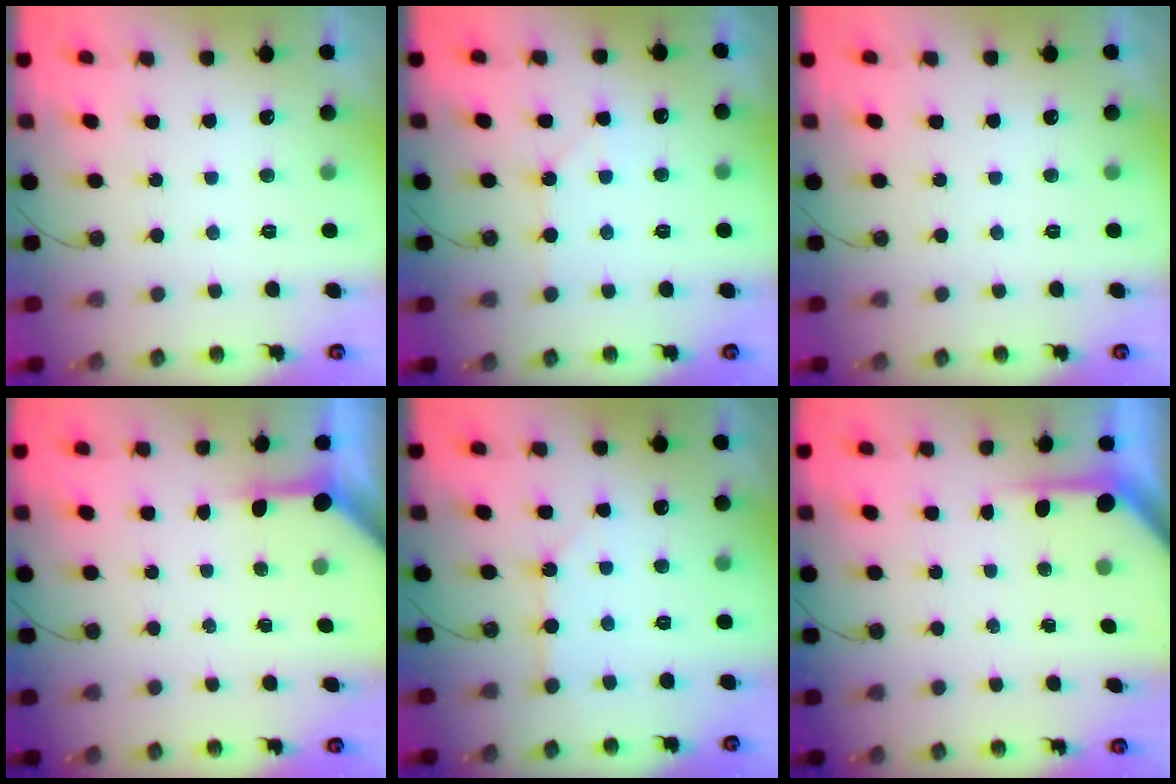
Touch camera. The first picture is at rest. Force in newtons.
{"total": 6.2, "press": 6.1, "slide": 0.9}
{"total": 0.0}
{"total": 3.6, "press": 3.5, "slide": 0.5}
{"total": 1.8, "press": 1.8, "slide": 0.1}
{"total": 3.7, "press": 3.7, "slide": 0.2}